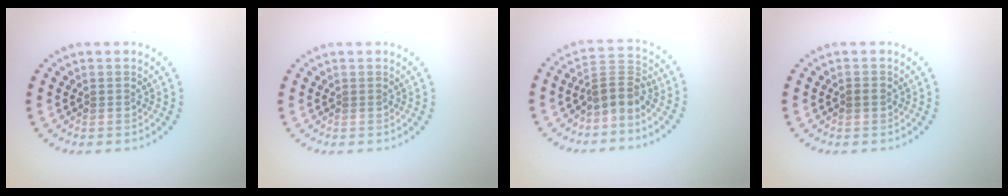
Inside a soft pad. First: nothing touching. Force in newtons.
{"total": 0.0}
{"total": 2.8, "press": 2.0, "slide": 2.0}
{"total": 0.8, "press": 0.7, "slide": 0.4}